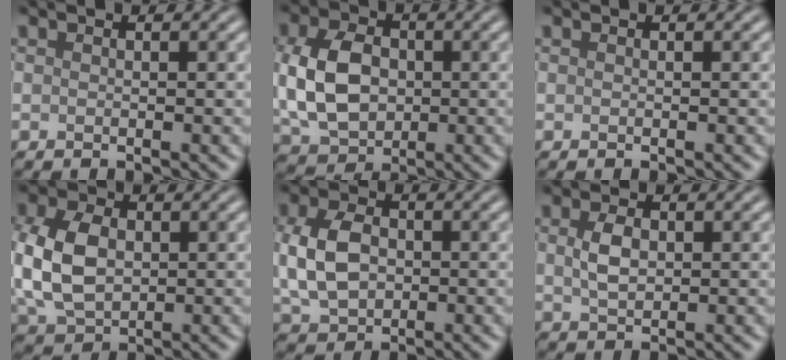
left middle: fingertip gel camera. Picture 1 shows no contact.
{"total": 7.7, "force": [0.0, 5.6, 5.2], "torque": [-0.119, -0.001, -0.005]}
{"total": 0.0}
{"total": 7.4, "force": [0.2, 5.2, 5.2], "torque": [-0.127, 0.002, 0.004]}
{"total": 6.0, "force": [0.1, 4.4, 4.1], "torque": [-0.095, 0.000, 0.002]}
{"total": 2.6, "force": [0.5, 1.7, 1.9], "torque": [-0.045, 0.001, 0.010]}